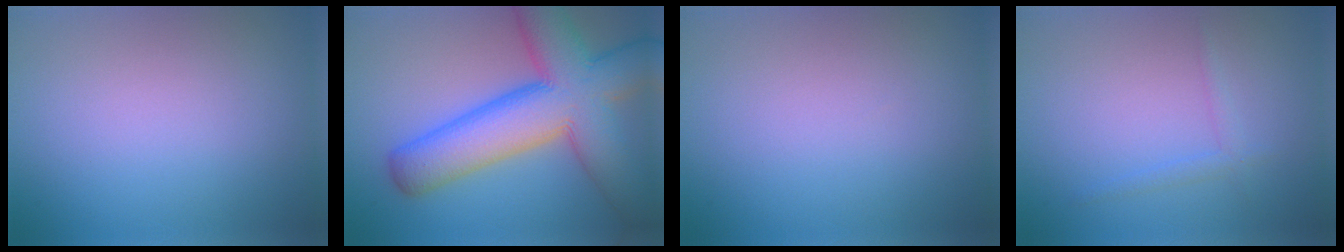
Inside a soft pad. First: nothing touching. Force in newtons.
{"total": 12.6, "press": 12.6, "slide": 0.6}
{"total": 0.0}
{"total": 1.2, "press": 1.2, "slide": 0.1}